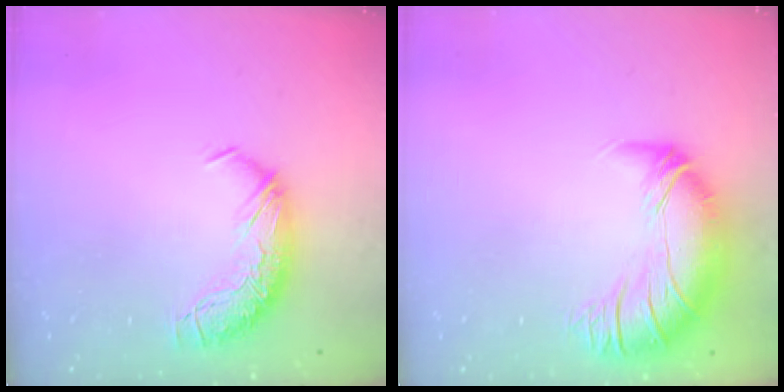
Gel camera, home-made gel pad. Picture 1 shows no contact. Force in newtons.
{"total": 2.8, "press": 0.2, "slide": 2.8}